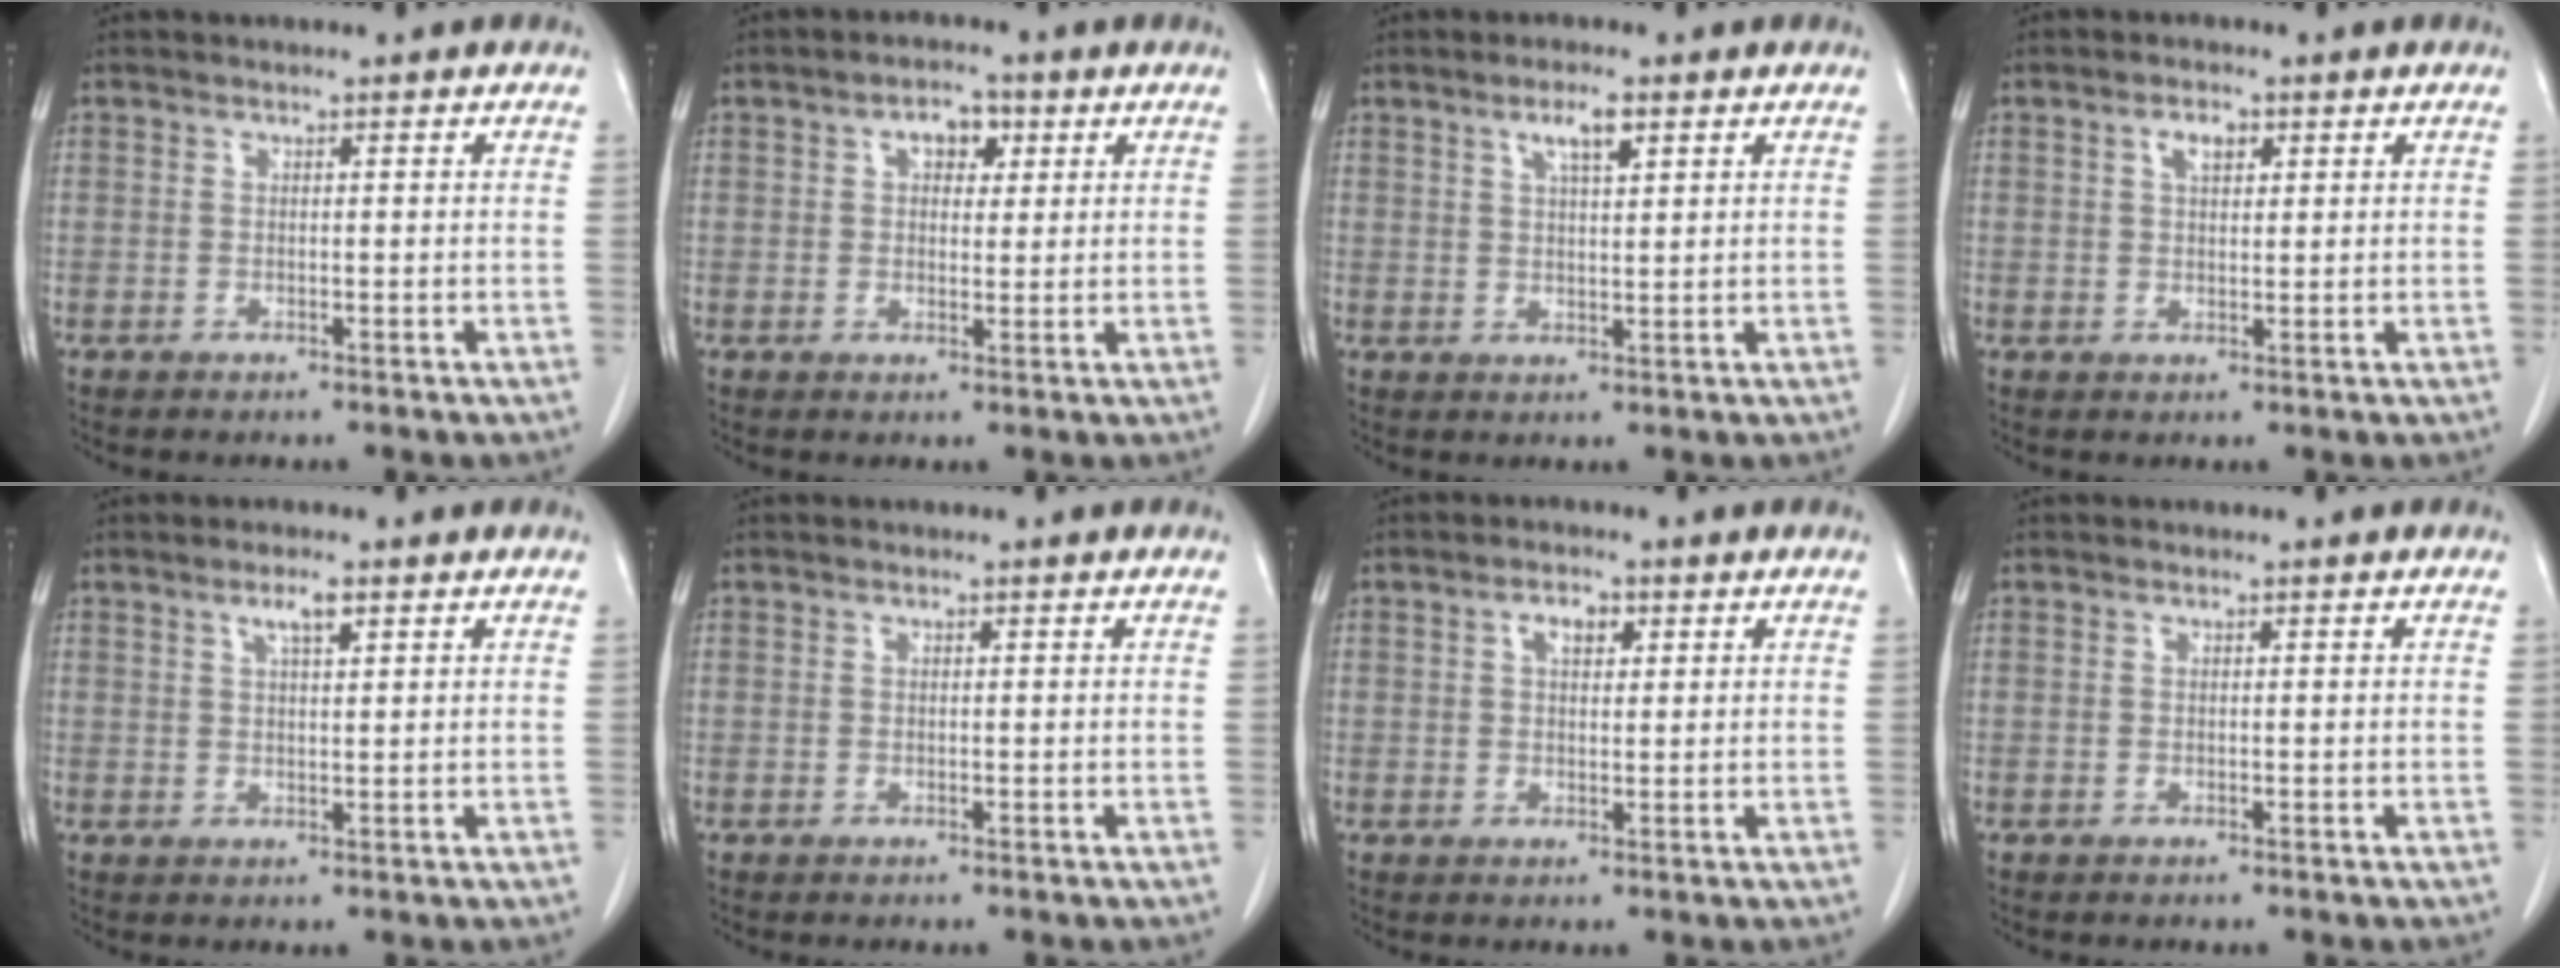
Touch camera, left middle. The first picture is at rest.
{"total": 3.9, "force": [1.6, 2.3, 2.7], "torque": [-0.041, 0.012, 0.025]}
{"total": 3.9, "force": [2.2, 0.7, 3.1], "torque": [-0.058, 0.001, 0.040]}
{"total": 2.6, "force": [1.2, 1.3, 1.9], "torque": [-0.034, 0.003, 0.022]}
{"total": 2.9, "force": [1.7, 0.4, 2.3], "torque": [-0.043, 0.001, 0.031]}
{"total": 0.0}
{"total": 2.8, "force": [1.2, 1.6, 2.0], "torque": [-0.035, 0.007, 0.020]}
{"total": 0.0}